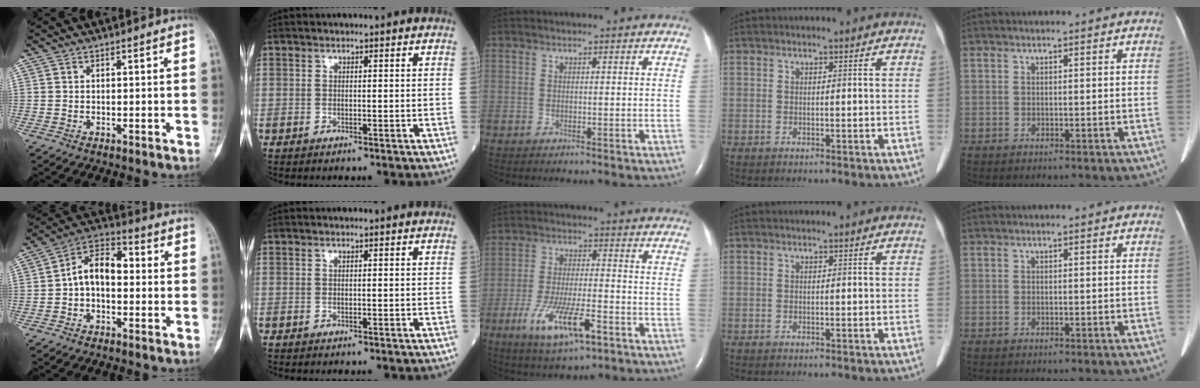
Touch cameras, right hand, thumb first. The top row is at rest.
{"thumb": {"total": 9.6, "force": [-0.4, 6.1, 7.4], "torque": [-0.103, 0.038, -0.023]}, "middle": {"total": 11.1, "force": [-5.3, 2.4, 9.4], "torque": [-0.179, -0.016, -0.088]}}